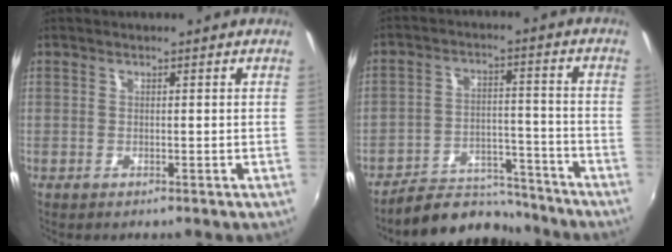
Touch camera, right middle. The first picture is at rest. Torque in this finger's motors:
{"motor_torque": [0.99, -0.97, 0.27, 0.07]}